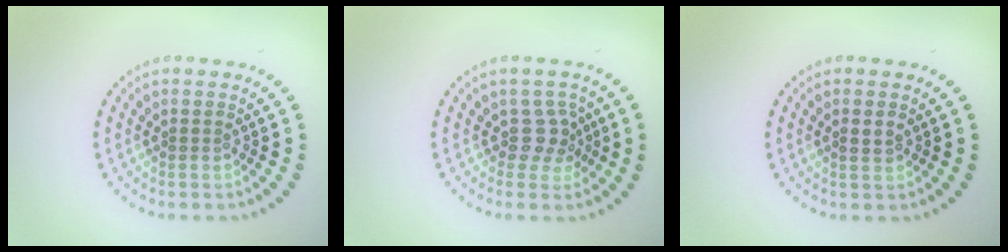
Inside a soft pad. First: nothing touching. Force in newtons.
{"total": 2.0, "press": 1.4, "slide": 1.4}
{"total": 0.9, "press": 0.9, "slide": 0.2}